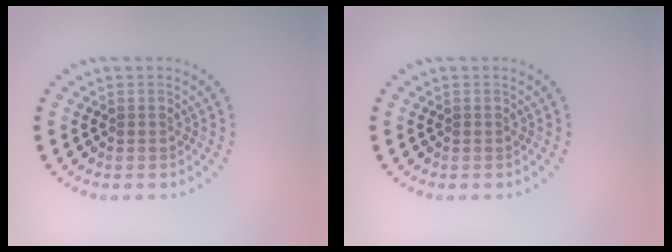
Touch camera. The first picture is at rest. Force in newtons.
{"total": 0.0}